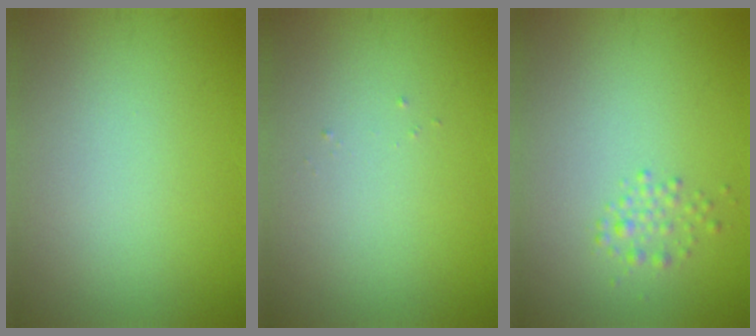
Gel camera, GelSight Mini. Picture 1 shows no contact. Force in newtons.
{"total": 0.0}
{"total": 1.4, "press": 1.4, "slide": 0.1}